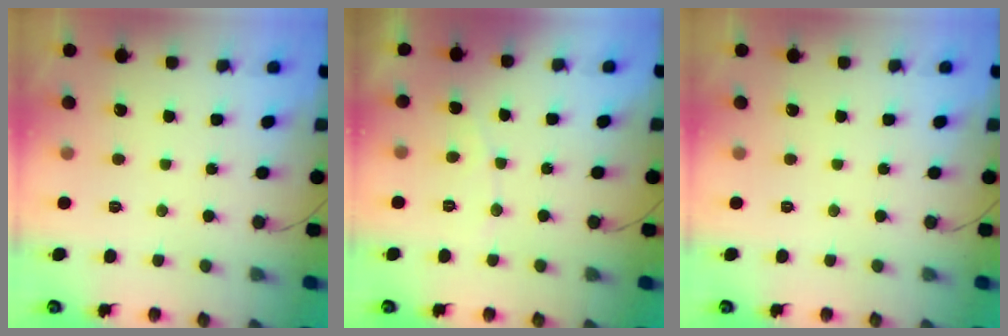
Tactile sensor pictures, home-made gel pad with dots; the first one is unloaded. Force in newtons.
{"total": 4.4, "press": 4.4, "slide": 0.3}
{"total": 0.0}